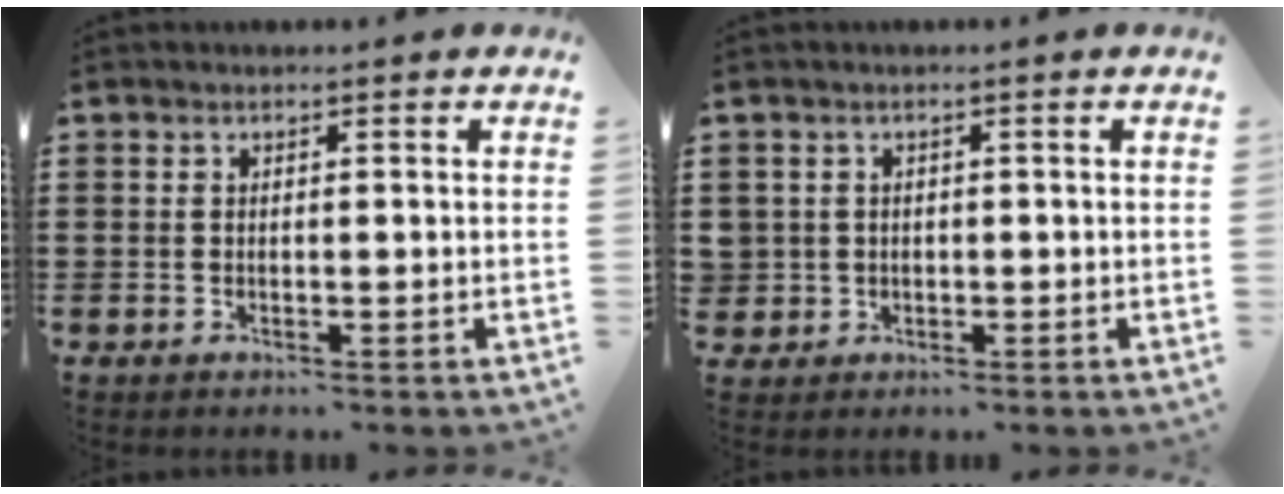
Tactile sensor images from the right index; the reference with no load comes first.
{"total": 1.6, "force": [-0.1, 1.6, -0.1], "torque": [-0.006, 0.007, -0.006]}